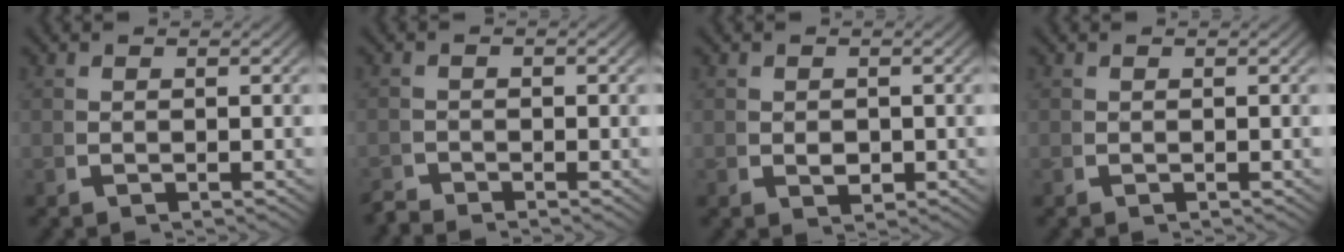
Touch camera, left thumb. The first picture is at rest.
{"total": 1.4, "force": [-1.3, 0.3, -0.1], "torque": [0.014, -0.006, -0.031]}
{"total": 1.8, "force": [0.1, 1.4, 1.1], "torque": [-0.020, -0.011, 0.008]}
{"total": 0.0}